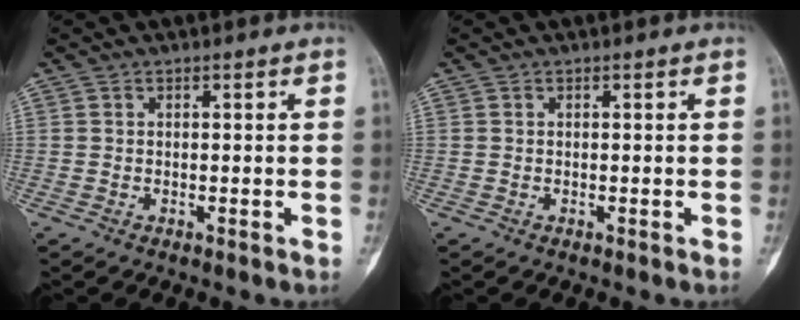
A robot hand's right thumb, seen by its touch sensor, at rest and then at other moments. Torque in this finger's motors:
{"motor_torque": [0.17, 0.17, 0.04, 0.00, 0.00]}